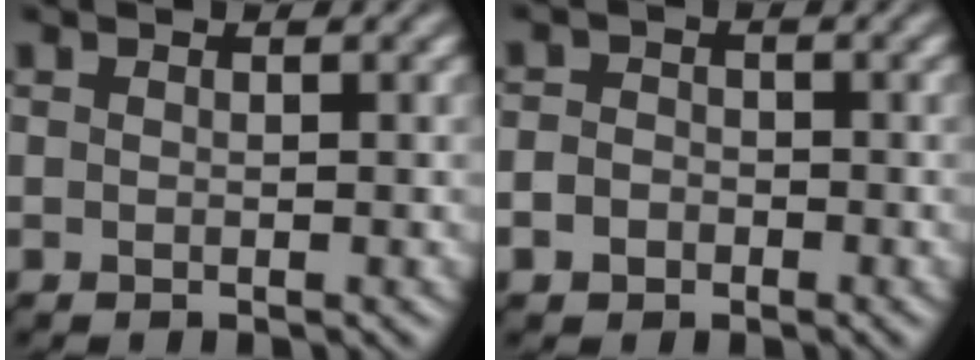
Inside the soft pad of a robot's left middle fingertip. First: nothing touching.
{"total": 3.1, "force": [-1.8, 2.3, 0.8], "torque": [0.004, 0.003, -0.044]}